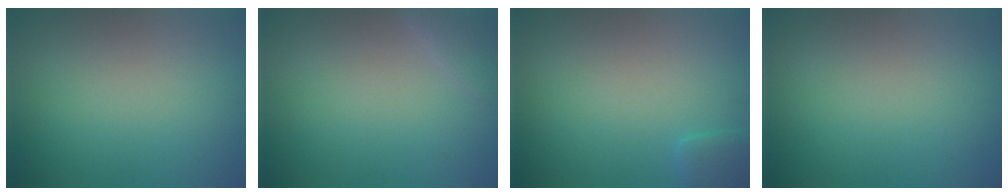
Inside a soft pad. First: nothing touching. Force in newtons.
{"total": 1.1, "press": 1.1, "slide": 0.0}
{"total": 1.6, "press": 1.6, "slide": 0.2}
{"total": 0.0}